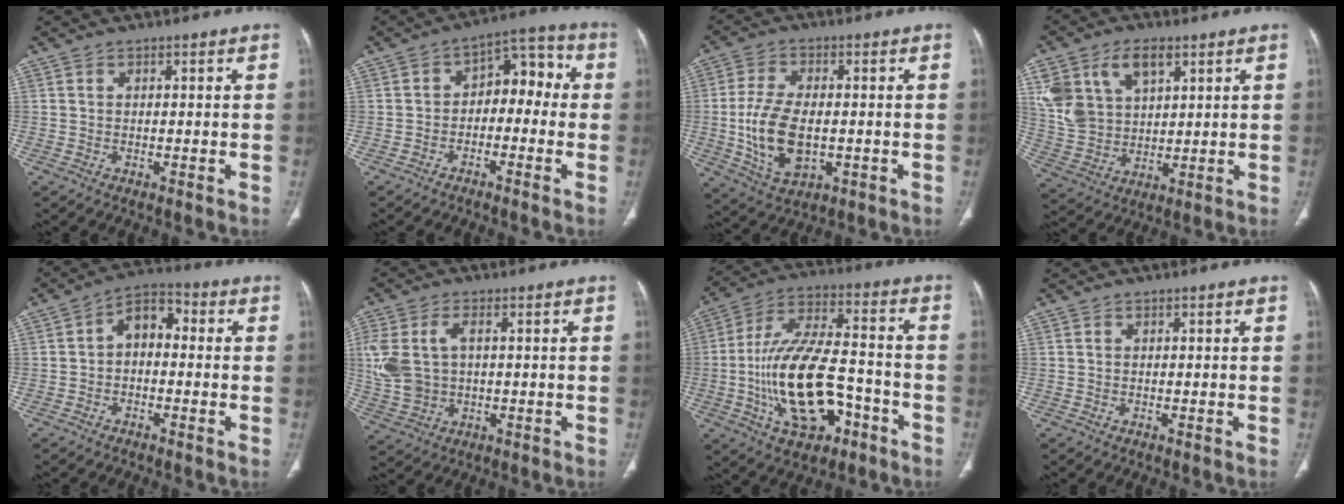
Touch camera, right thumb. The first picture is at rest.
{"total": 8.6, "force": [-1.1, 5.8, 6.2], "torque": [-0.047, 0.049, -0.030]}
{"total": 12.4, "force": [-1.5, 6.9, 10.1], "torque": [-0.195, -0.003, -0.018]}
{"total": 13.6, "force": [6.0, 8.6, 8.6], "torque": [-0.155, -0.011, 0.129]}
{"total": 6.7, "force": [-0.2, 4.5, 4.9], "torque": [-0.060, 0.030, -0.019]}
{"total": 10.1, "force": [1.2, 6.5, 7.7], "torque": [-0.182, 0.009, 0.035]}
{"total": 20.5, "force": [-6.2, 10.4, 16.6], "torque": [-0.296, 0.039, -0.098]}
{"total": 0.0}